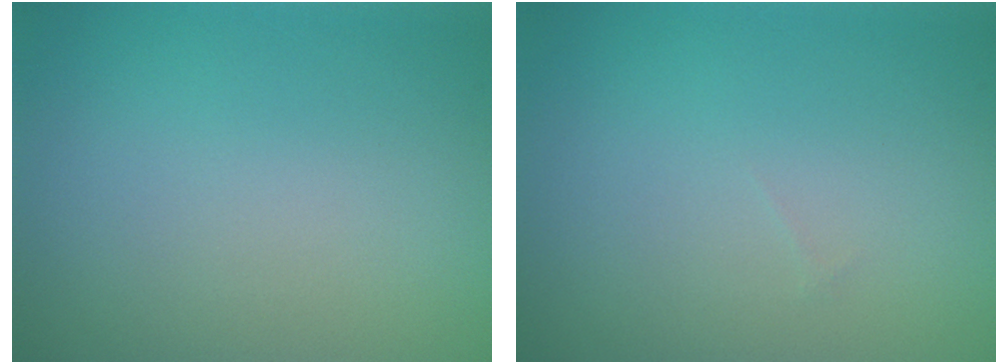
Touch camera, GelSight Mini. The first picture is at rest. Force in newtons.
{"total": 0.0}